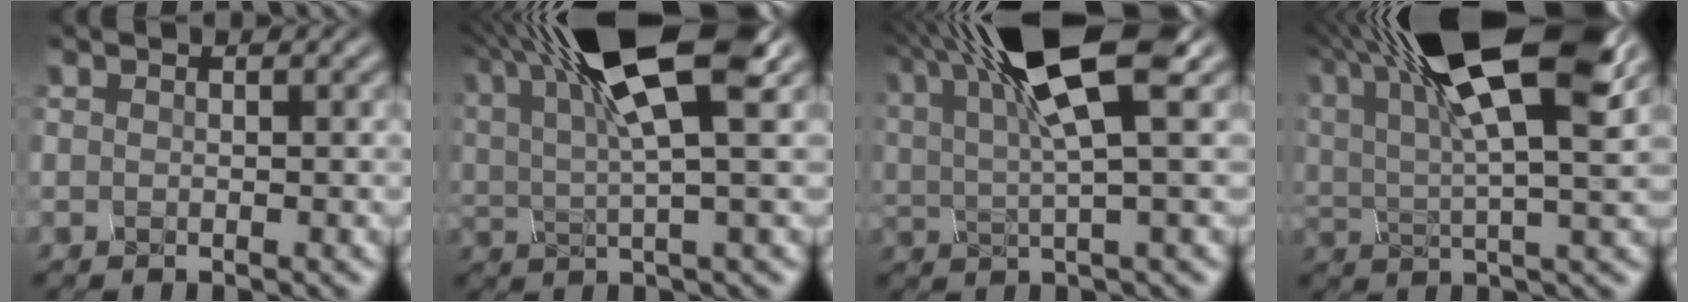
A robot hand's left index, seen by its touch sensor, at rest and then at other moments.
{"total": 9.5, "force": [4.9, 1.5, 8.0], "torque": [-0.149, 0.012, 0.102]}
{"total": 8.5, "force": [4.2, 1.1, 7.3], "torque": [-0.131, 0.014, 0.091]}
{"total": 13.1, "force": [7.0, 3.0, 10.6], "torque": [-0.190, 0.019, 0.128]}